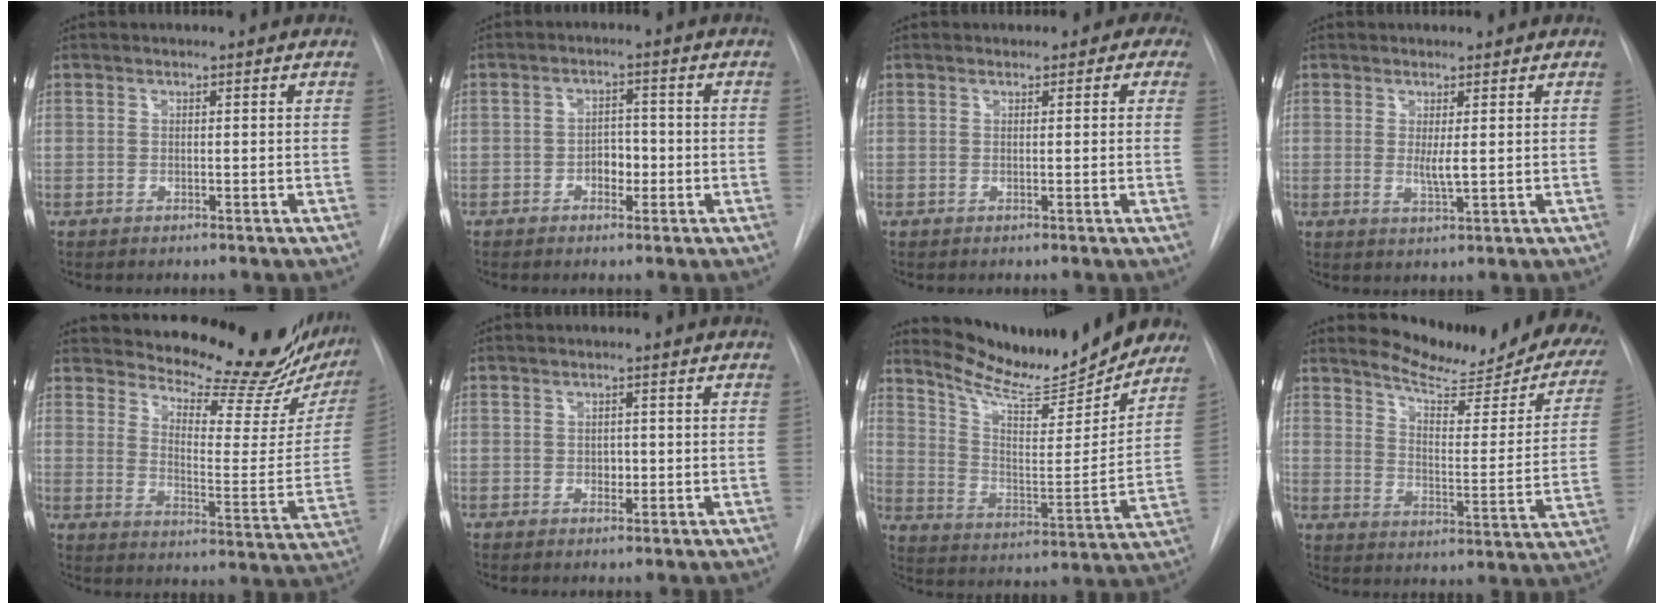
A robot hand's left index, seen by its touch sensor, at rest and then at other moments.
{"total": 3.1, "force": [-1.4, 1.9, 2.0], "torque": [-0.025, 0.003, -0.024]}
{"total": 1.8, "force": [0.9, 1.6, 0.3], "torque": [0.018, -0.009, -0.003]}
{"total": 2.2, "force": [0.0, 0.2, 2.2], "torque": [-0.045, -0.013, 0.005]}
{"total": 23.4, "force": [21.4, 4.3, 8.3], "torque": [-0.122, -0.112, 0.262]}
{"total": 1.4, "force": [-0.5, 1.0, 0.8], "torque": [-0.013, -0.004, -0.006]}
{"total": 18.1, "force": [16.9, 2.7, 6.0], "torque": [-0.100, -0.048, 0.251]}
{"total": 19.4, "force": [17.1, 4.0, 8.3], "torque": [-0.100, -0.077, 0.209]}